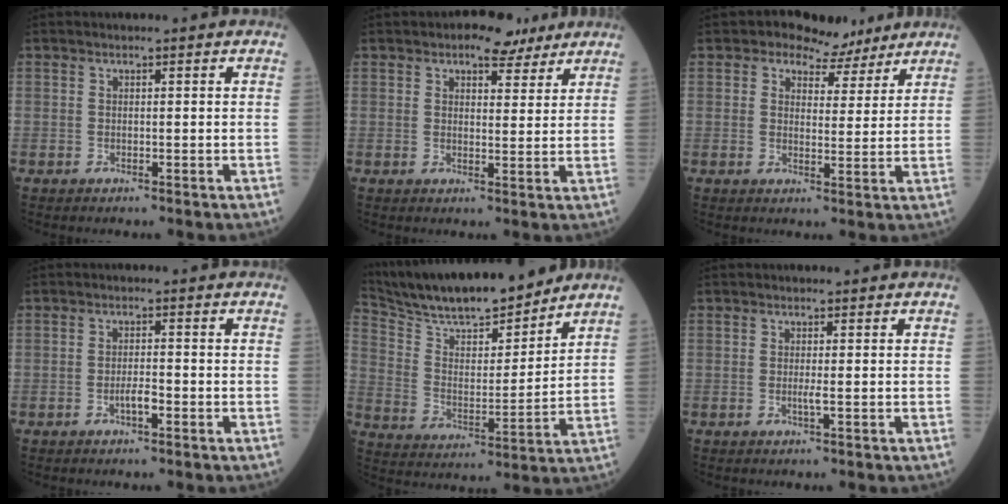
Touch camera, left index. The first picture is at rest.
{"total": 4.8, "force": [3.6, 2.4, 2.1], "torque": [-0.026, 0.012, 0.053]}
{"total": 6.0, "force": [4.7, 3.6, 1.3], "torque": [-0.011, 0.008, 0.062]}
{"total": 2.0, "force": [-1.0, 0.4, 1.7], "torque": [-0.029, 0.002, -0.019]}
{"total": 17.7, "force": [15.9, 2.3, 7.4], "torque": [-0.142, 0.001, 0.274]}
{"total": 0.8, "force": [-0.2, -0.2, 0.8], "torque": [-0.016, -0.002, -0.004]}